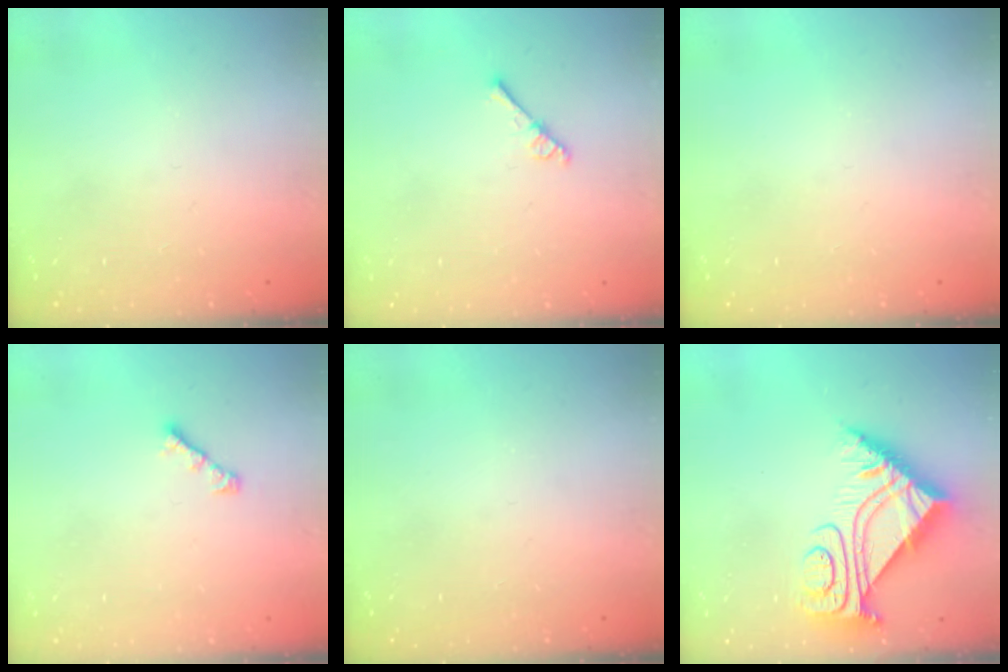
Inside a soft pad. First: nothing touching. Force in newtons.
{"total": 2.6, "press": 2.6, "slide": 0.3}
{"total": 0.0}
{"total": 3.0, "press": 2.9, "slide": 0.7}
{"total": 0.0}
{"total": 10.2, "press": 10.1, "slide": 0.8}